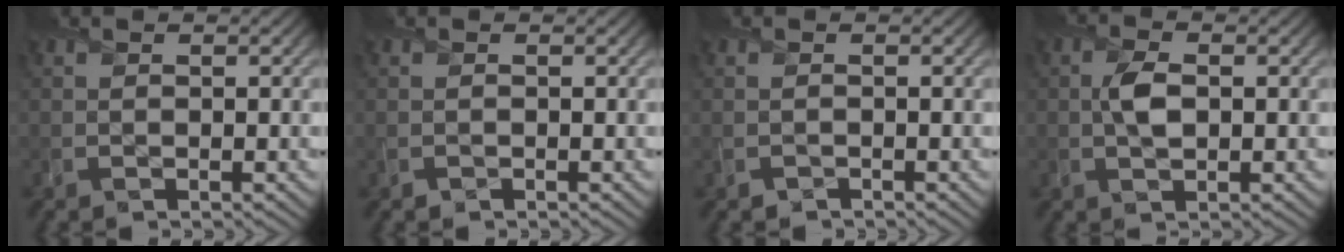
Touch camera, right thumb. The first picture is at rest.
{"total": 0.0}
{"total": 0.5, "force": [-0.4, 0.2, -0.1], "torque": [0.002, -0.002, -0.009]}
{"total": 2.9, "force": [0.2, 1.7, 2.4], "torque": [-0.053, 0.000, 0.003]}